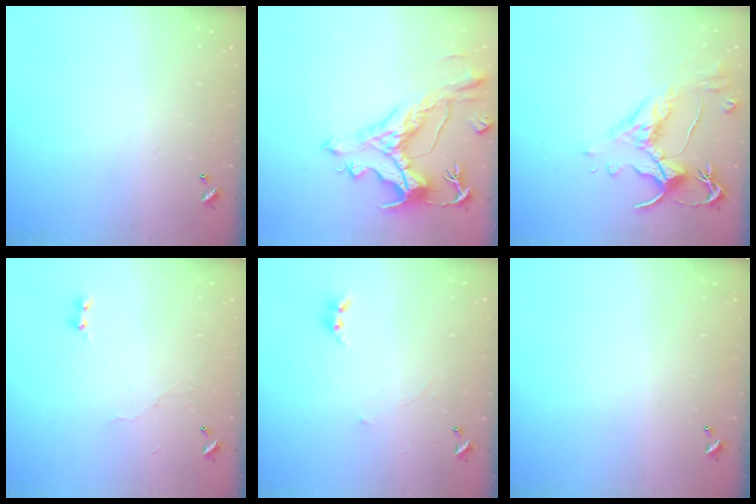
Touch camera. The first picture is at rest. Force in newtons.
{"total": 4.1, "press": 3.7, "slide": 1.7}
{"total": 2.6, "press": 2.2, "slide": 1.3}
{"total": 6.0, "press": 6.0, "slide": 0.6}
{"total": 0.9, "press": 0.8, "slide": 0.5}
{"total": 0.0}